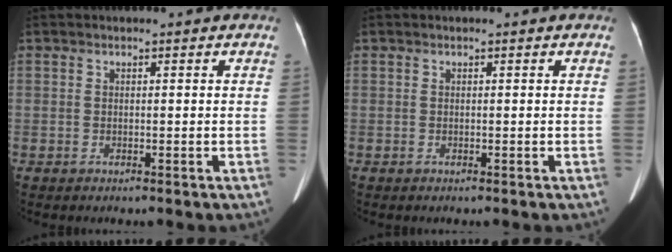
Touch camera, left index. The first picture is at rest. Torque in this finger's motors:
{"motor_torque": [0.00, 0.00, 0.00, 0.00]}